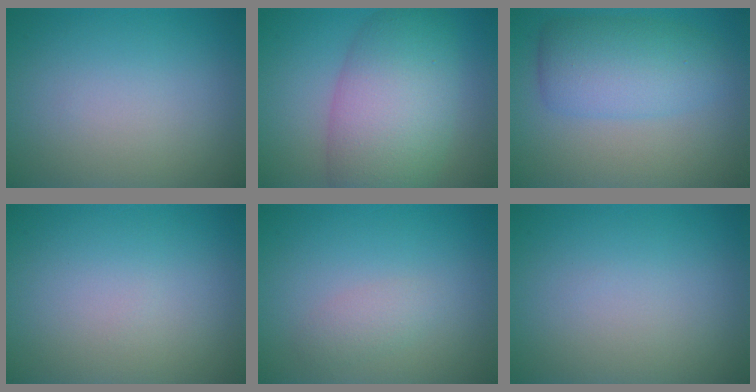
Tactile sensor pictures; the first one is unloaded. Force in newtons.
{"total": 9.0, "press": 9.0, "slide": 0.4}
{"total": 5.4, "press": 5.4, "slide": 0.3}
{"total": 0.0}
{"total": 1.3, "press": 1.3, "slide": 0.0}
{"total": 0.0}